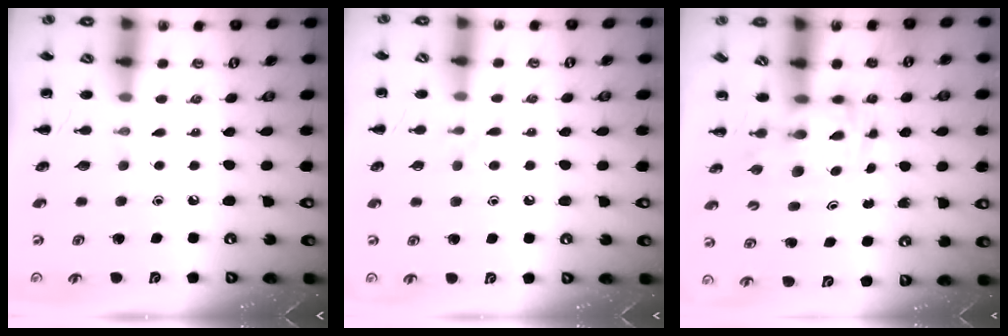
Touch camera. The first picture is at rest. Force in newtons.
{"total": 5.4, "press": 5.1, "slide": 1.9}
{"total": 3.0, "press": 3.0, "slide": 0.5}